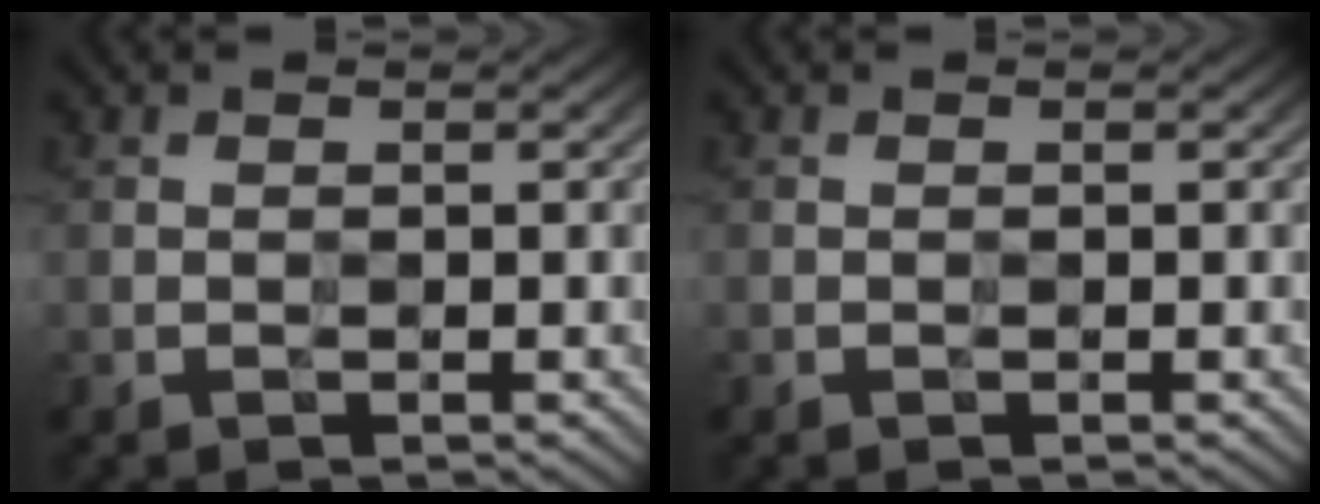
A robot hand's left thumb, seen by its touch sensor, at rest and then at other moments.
{"total": 0.0}